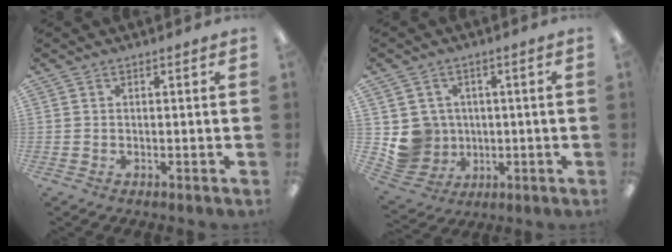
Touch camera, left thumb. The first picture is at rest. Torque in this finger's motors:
{"motor_torque": [-0.57, 0.63, 0.05, -0.06, 0.03]}